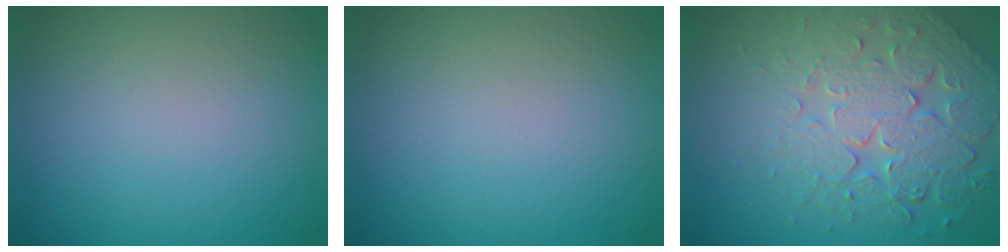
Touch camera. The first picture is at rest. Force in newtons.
{"total": 0.0}
{"total": 6.9, "press": 5.7, "slide": 3.9}